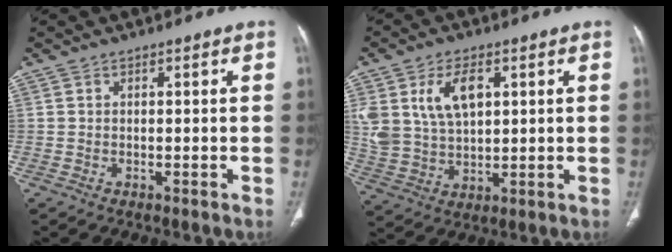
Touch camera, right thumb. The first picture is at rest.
{"total": 11.5, "force": [4.0, 6.8, 8.3], "torque": [-0.155, -0.007, 0.085]}